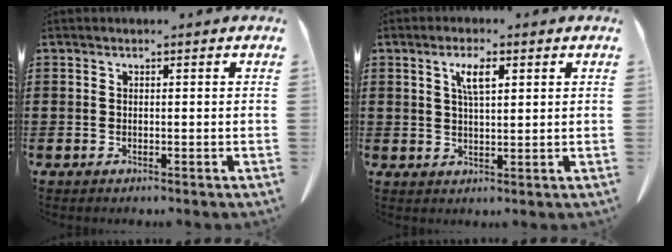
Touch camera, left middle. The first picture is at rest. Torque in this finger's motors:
{"motor_torque": [0.83, 0.69, 0.13, 0.08]}